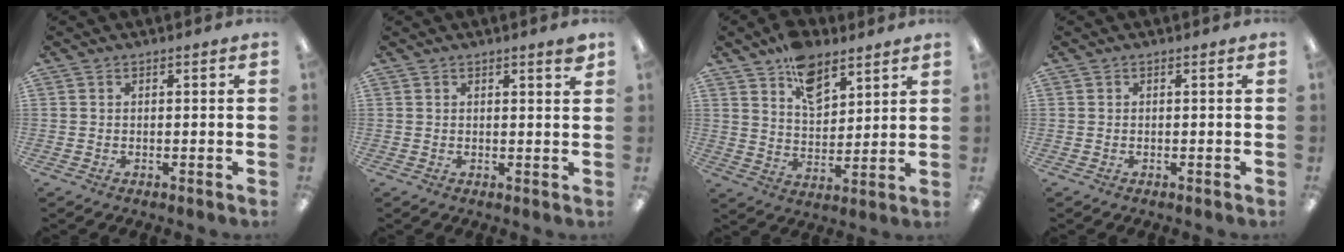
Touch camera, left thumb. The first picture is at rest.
{"total": 1.9, "force": [1.6, 0.1, 1.1], "torque": [-0.007, -0.006, 0.024]}
{"total": 10.8, "force": [7.1, 6.0, 5.5], "torque": [-0.073, -0.036, 0.124]}
{"total": 0.0}